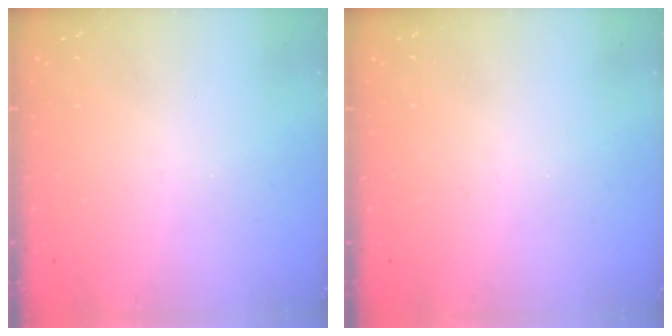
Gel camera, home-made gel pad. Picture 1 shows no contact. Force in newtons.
{"total": 0.0}